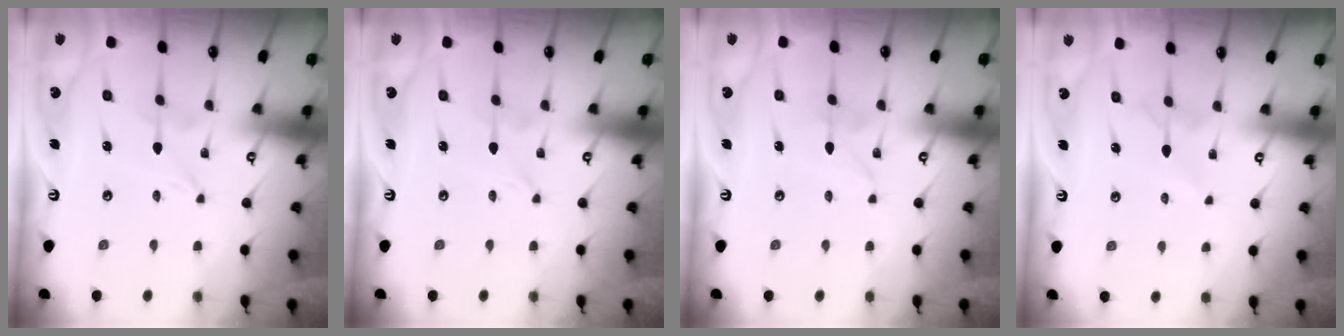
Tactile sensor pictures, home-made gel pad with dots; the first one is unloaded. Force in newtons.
{"total": 0.0}
{"total": 2.1, "press": 2.1, "slide": 0.2}
{"total": 5.1, "press": 5.0, "slide": 0.6}